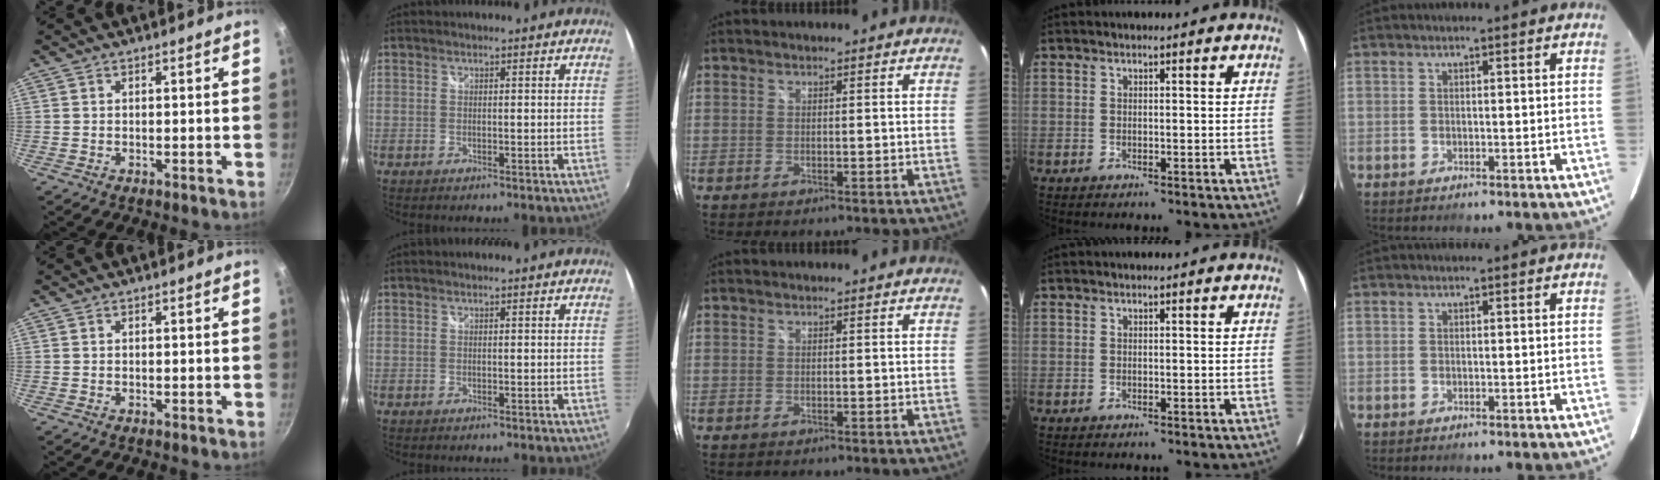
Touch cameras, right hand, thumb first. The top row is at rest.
{}